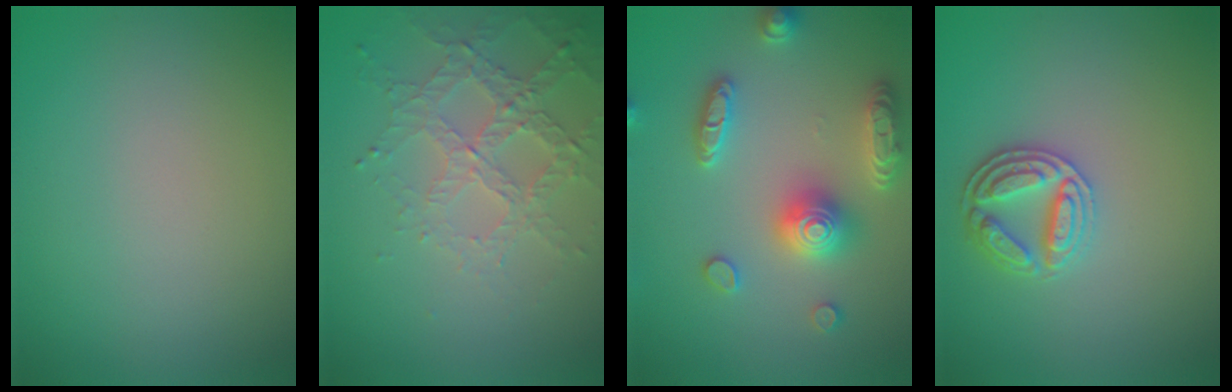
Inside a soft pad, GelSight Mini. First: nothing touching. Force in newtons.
{"total": 3.2, "press": 3.0, "slide": 1.2}
{"total": 5.3, "press": 5.3, "slide": 0.8}
{"total": 3.3, "press": 3.1, "slide": 1.1}